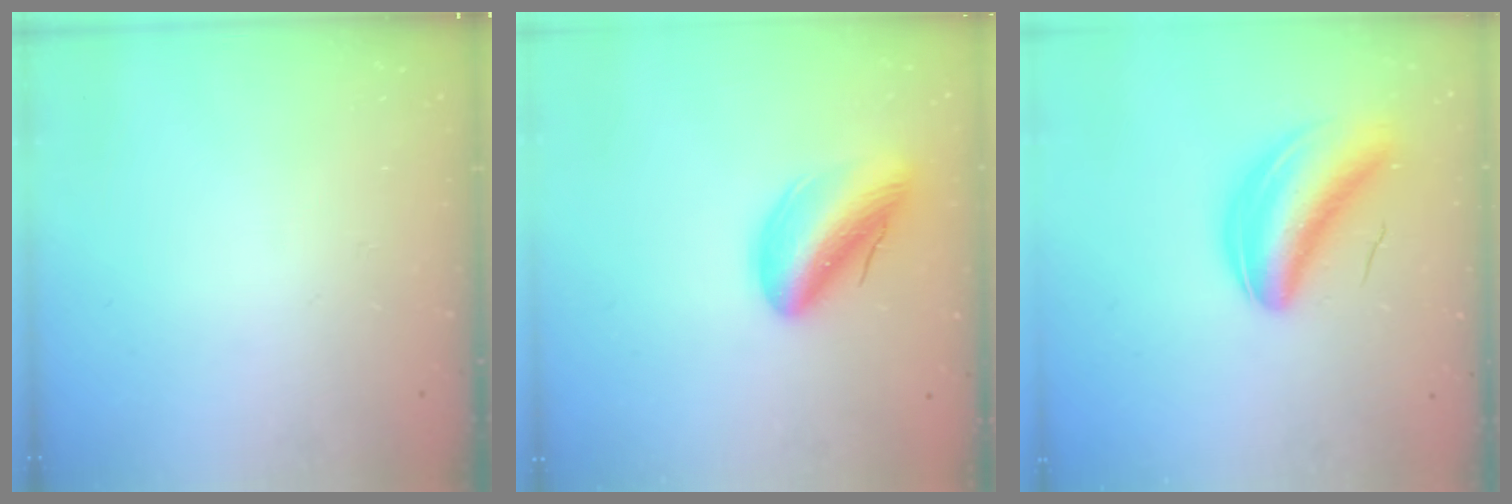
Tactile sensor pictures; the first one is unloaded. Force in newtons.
{"total": 14.7, "press": 14.3, "slide": 3.6}
{"total": 9.3, "press": 8.9, "slide": 2.6}